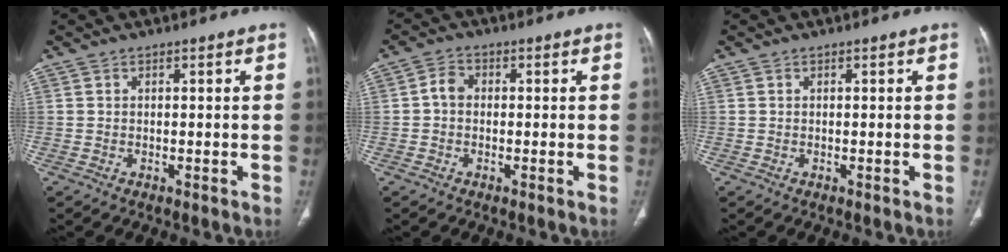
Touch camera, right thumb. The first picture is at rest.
{"total": 2.7, "force": [-0.2, 2.1, 1.6], "torque": [-0.024, 0.011, -0.011]}
{"total": 0.0}